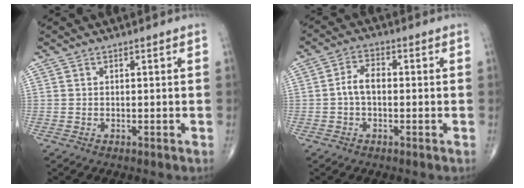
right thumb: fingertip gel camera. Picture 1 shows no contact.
{"total": 4.4, "force": [-0.5, 2.6, 3.5], "torque": [-0.060, 0.018, -0.015]}